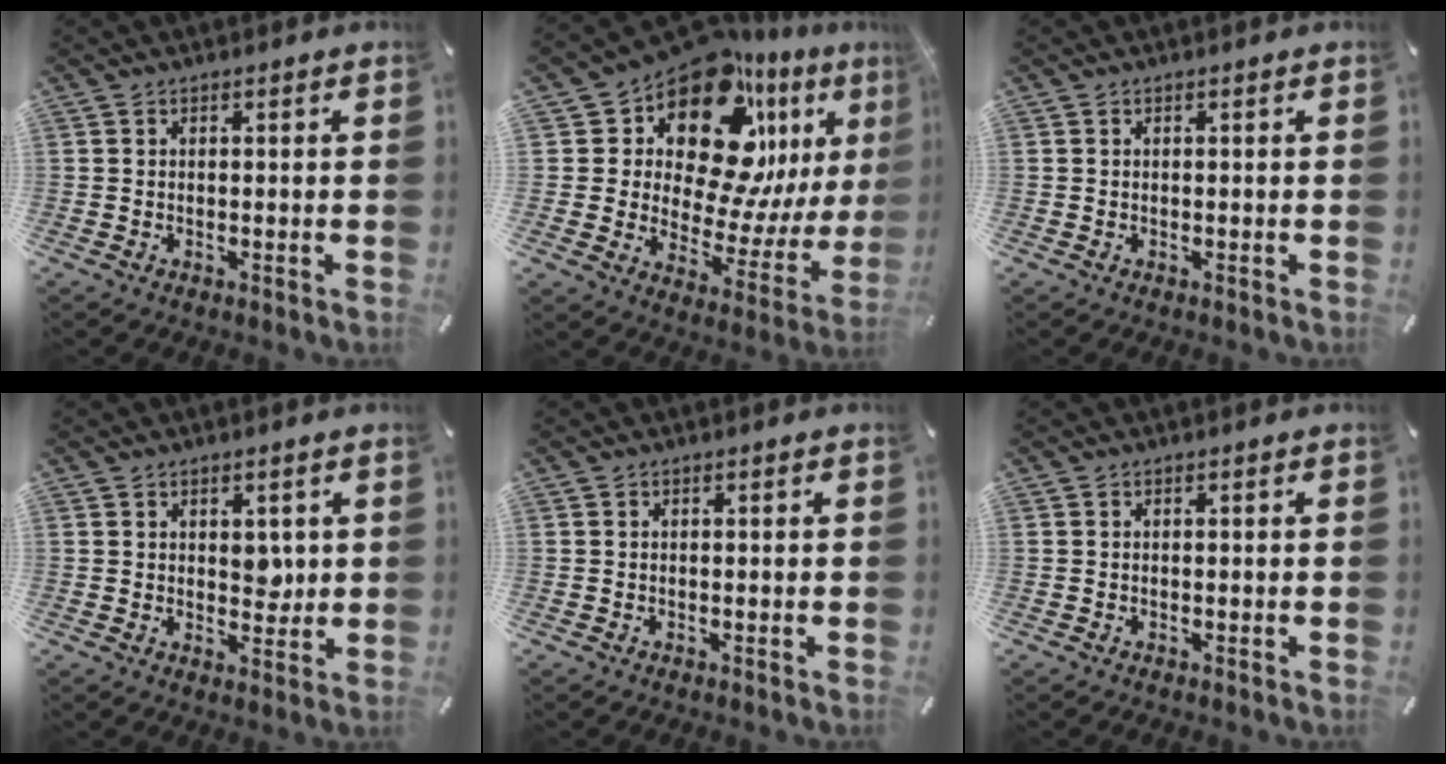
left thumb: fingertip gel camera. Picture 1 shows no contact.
{"total": 19.6, "force": [12.5, 10.7, 10.6], "torque": [-0.168, -0.113, 0.209]}
{"total": 0.0}
{"total": 4.1, "force": [1.2, 3.0, 2.6], "torque": [-0.021, -0.009, 0.017]}
{"total": 0.0}
{"total": 0.0}